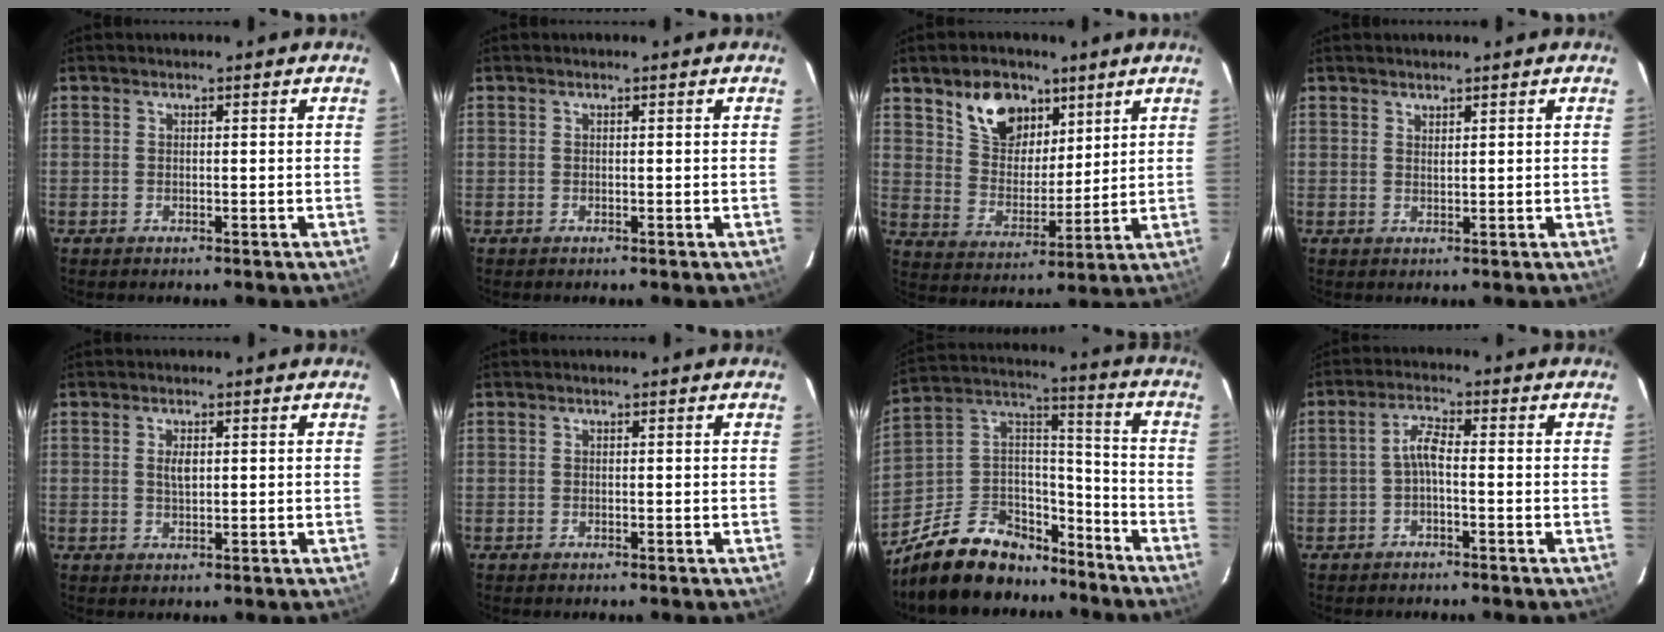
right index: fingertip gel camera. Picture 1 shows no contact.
{"total": 0.0}
{"total": 11.9, "force": [7.2, 7.6, 5.8], "torque": [-0.108, 0.020, 0.140]}
{"total": 1.1, "force": [1.0, 0.3, 0.2], "torque": [-0.004, 0.000, 0.020]}
{"total": 2.2, "force": [0.5, 1.1, 1.9], "torque": [-0.034, 0.001, 0.009]}
{"total": 0.0}
{"total": 19.2, "force": [-13.8, 11.0, 7.5], "torque": [-0.181, 0.065, -0.211]}
{"total": 3.0, "force": [-1.1, 0.6, 2.8], "torque": [-0.062, 0.010, -0.023]}